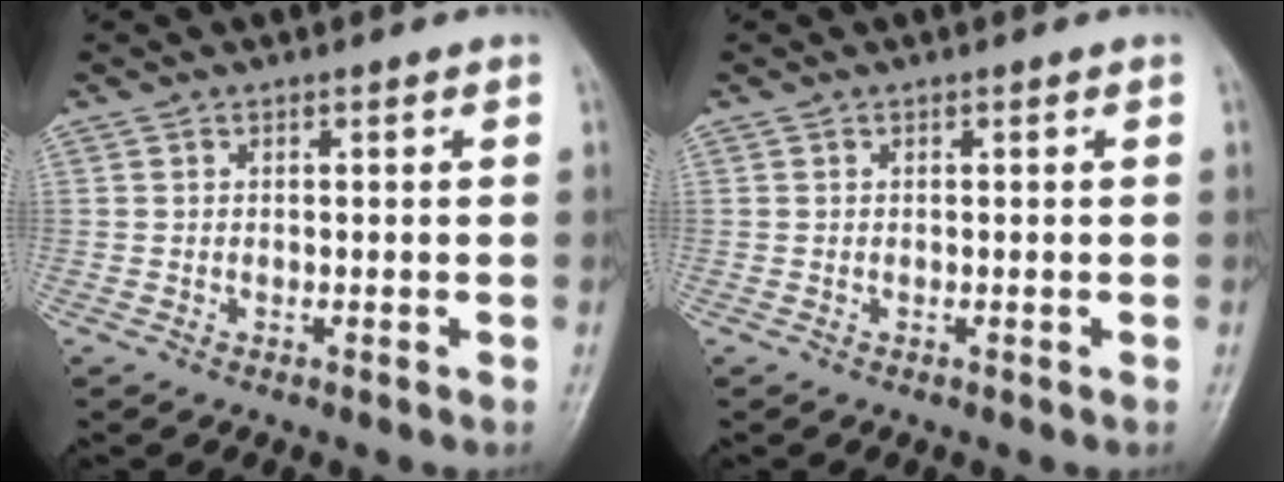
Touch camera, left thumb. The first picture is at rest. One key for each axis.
{"total": 0.0}